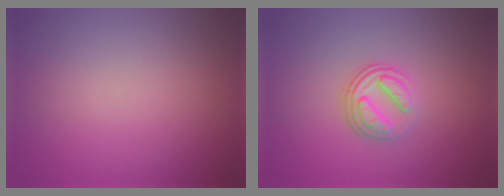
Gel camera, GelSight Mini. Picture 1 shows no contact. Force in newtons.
{"total": 3.5, "press": 2.7, "slide": 2.2}